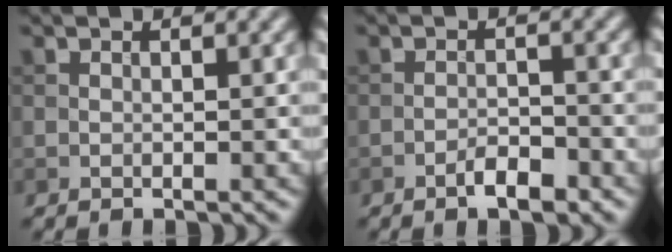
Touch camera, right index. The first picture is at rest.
{"total": 2.5, "force": [-1.6, 0.8, 1.8], "torque": [-0.027, 0.005, -0.030]}